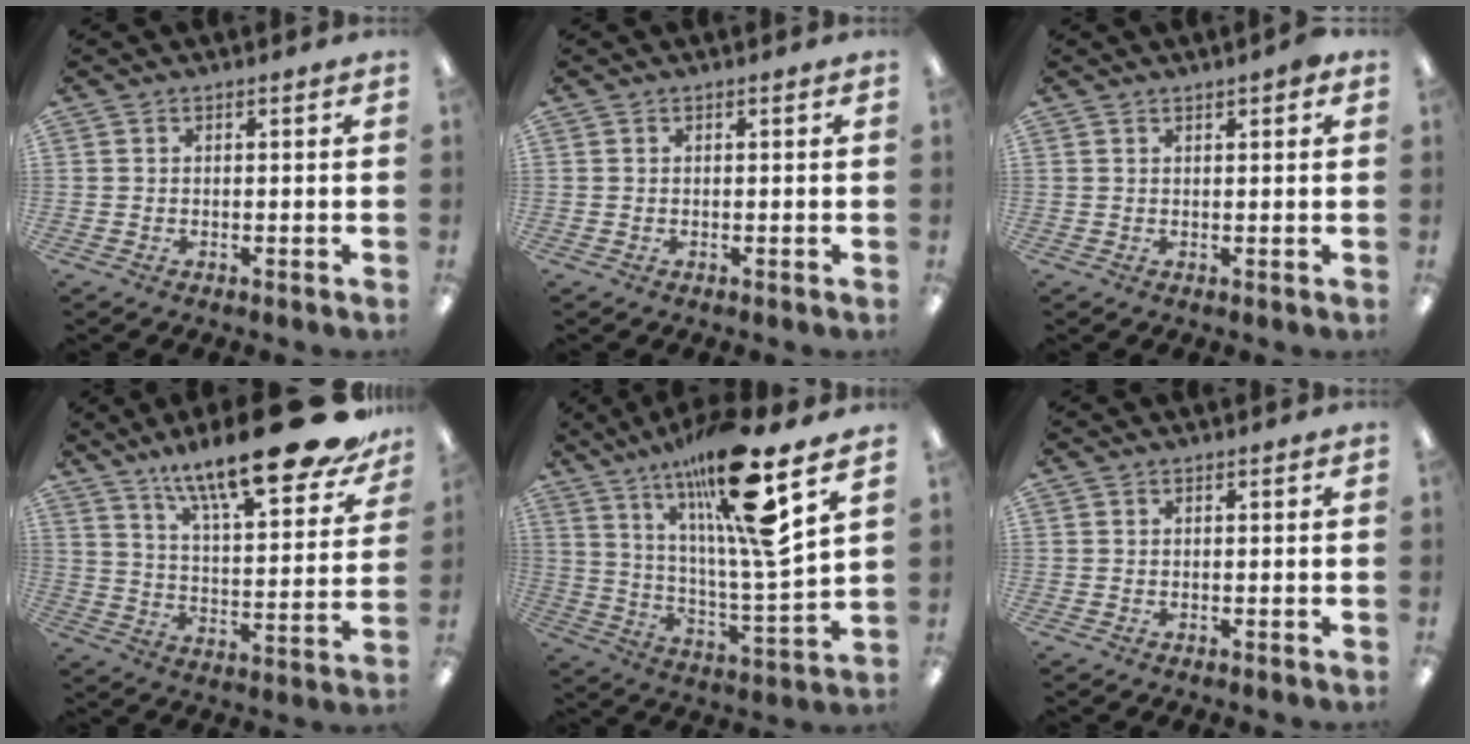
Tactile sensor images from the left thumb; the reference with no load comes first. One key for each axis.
{"total": 0.0}
{"total": 2.2, "fx": 1.4, "fy": 0.5, "fz": 1.6, "tx": -0.027, "ty": 0.000, "tz": 0.023}
{"total": 22.7, "fx": 17.5, "fy": 4.7, "fz": 13.7, "tx": -0.201, "ty": -0.122, "tz": 0.280}
{"total": 22.9, "fx": 14.9, "fy": 3.2, "fz": 17.1, "tx": -0.303, "ty": -0.078, "tz": 0.225}
{"total": 0.0}